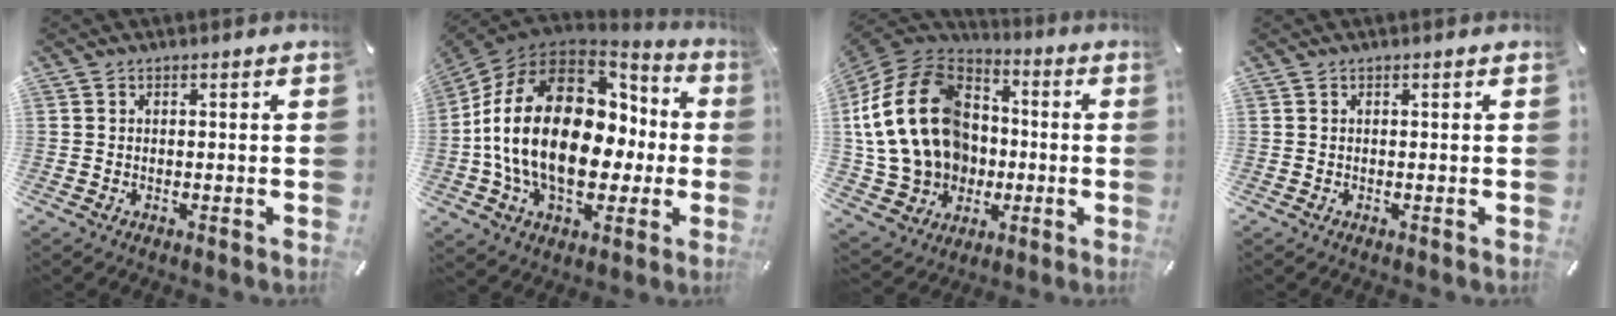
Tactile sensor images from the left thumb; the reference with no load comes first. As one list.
[{"total": 26.6, "force": [-0.1, 17.0, 20.4], "torque": [-0.412, 0.005, 0.006]}, {"total": 23.3, "force": [0.2, 18.9, 13.7], "torque": [-0.287, 0.009, 0.019]}, {"total": 0.0}]